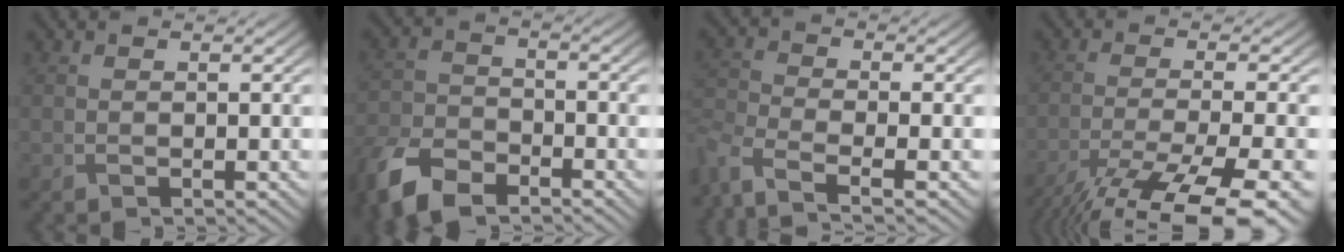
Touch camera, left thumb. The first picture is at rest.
{"total": 9.2, "force": [-6.7, 4.4, 4.6], "torque": [-0.111, -0.023, -0.137]}
{"total": 6.6, "force": [-4.8, 2.0, 4.0], "torque": [-0.093, -0.017, -0.102]}
{"total": 14.4, "force": [-10.7, 3.0, 9.1], "torque": [-0.165, -0.032, -0.159]}